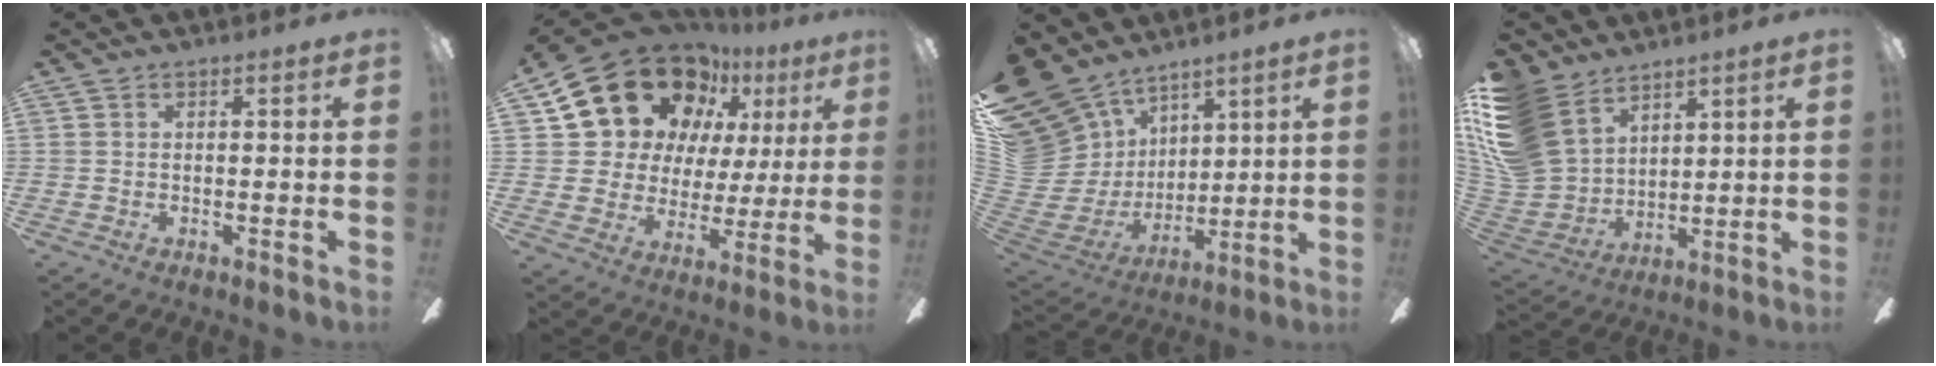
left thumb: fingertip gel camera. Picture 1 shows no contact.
{"total": 22.6, "force": [12.7, 15.6, 10.2], "torque": [-0.187, -0.070, 0.246]}
{"total": 19.6, "force": [12.1, 14.0, 6.5], "torque": [-0.195, -0.084, 0.253]}
{"total": 19.3, "force": [10.2, 13.6, 9.1], "torque": [-0.212, -0.043, 0.198]}